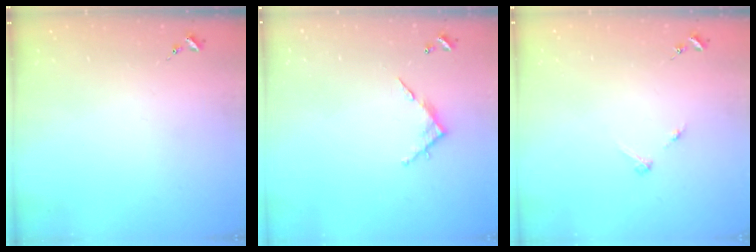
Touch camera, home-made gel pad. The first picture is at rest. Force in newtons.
{"total": 5.7, "press": 5.7, "slide": 0.4}
{"total": 2.8, "press": 2.8, "slide": 0.3}